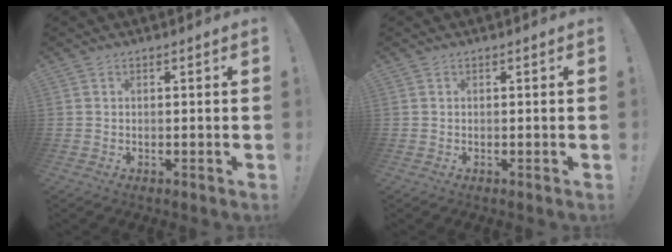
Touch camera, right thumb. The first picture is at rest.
{"total": 0.0}